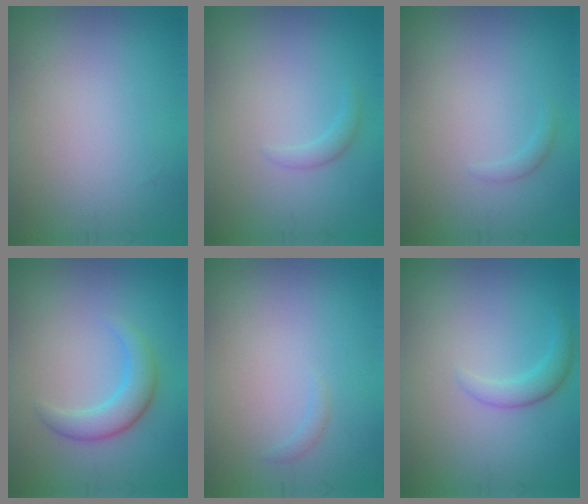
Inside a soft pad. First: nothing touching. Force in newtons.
{"total": 1.0, "press": 1.0, "slide": 0.1}
{"total": 0.6, "press": 0.6, "slide": 0.0}
{"total": 3.0, "press": 3.0, "slide": 0.1}
{"total": 0.6, "press": 0.6, "slide": 0.1}
{"total": 1.8, "press": 1.8, "slide": 0.1}